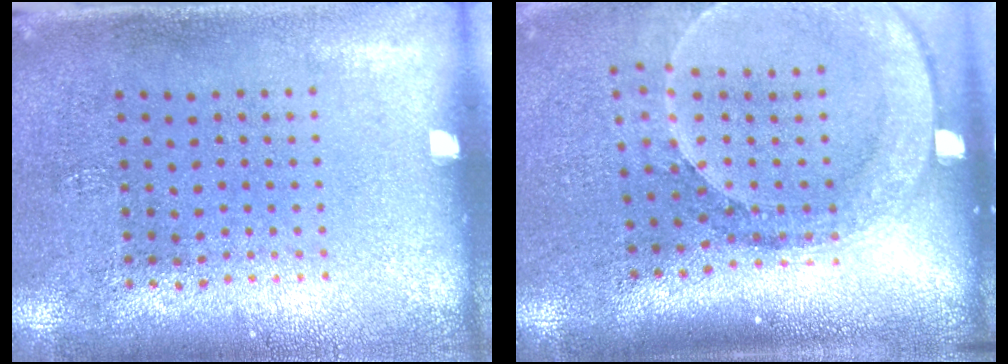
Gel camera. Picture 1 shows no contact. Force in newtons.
{"total": 2.6, "press": 2.0, "slide": 1.7}